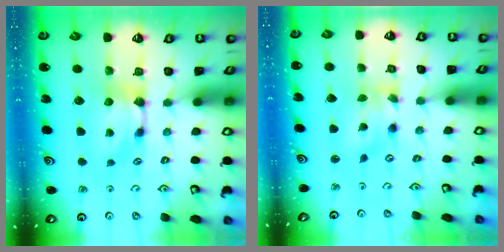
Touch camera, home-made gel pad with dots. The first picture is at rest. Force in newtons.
{"total": 1.4, "press": 0.4, "slide": 1.4}